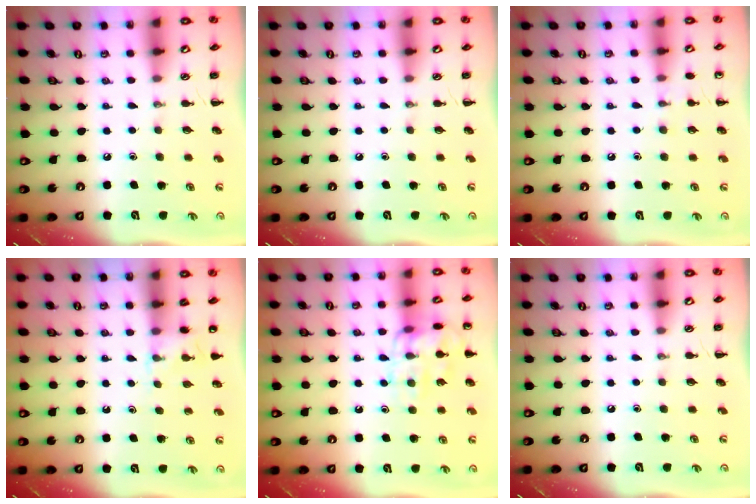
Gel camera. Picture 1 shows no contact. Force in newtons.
{"total": 0.0}
{"total": 5.2, "press": 5.1, "slide": 1.3}
{"total": 4.3, "press": 4.1, "slide": 1.4}
{"total": 13.0, "press": 13.0, "slide": 0.7}
{"total": 0.0}